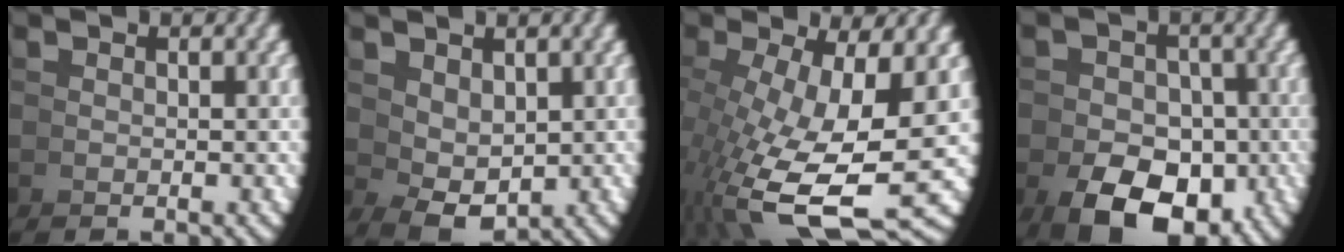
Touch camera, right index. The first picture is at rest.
{"total": 2.1, "force": [0.7, 0.8, 1.8], "torque": [-0.022, -0.011, 0.031]}
{"total": 11.7, "force": [-2.6, 6.3, 9.5], "torque": [-0.187, -0.064, -0.005]}
{"total": 8.0, "force": [-3.5, 5.2, 5.0], "torque": [-0.063, -0.035, -0.040]}